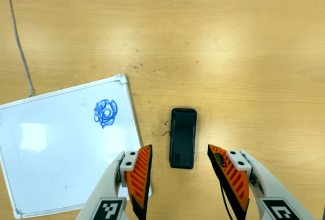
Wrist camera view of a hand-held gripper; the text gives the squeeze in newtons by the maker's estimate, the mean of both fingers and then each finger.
{"total": 0.0}